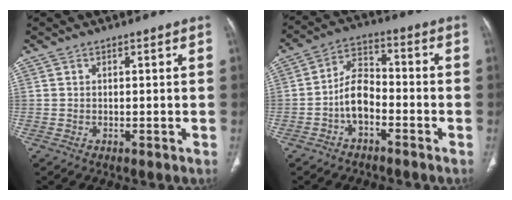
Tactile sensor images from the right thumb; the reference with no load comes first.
{"total": 7.6, "force": [-3.0, 4.4, 5.4], "torque": [-0.091, 0.038, -0.065]}